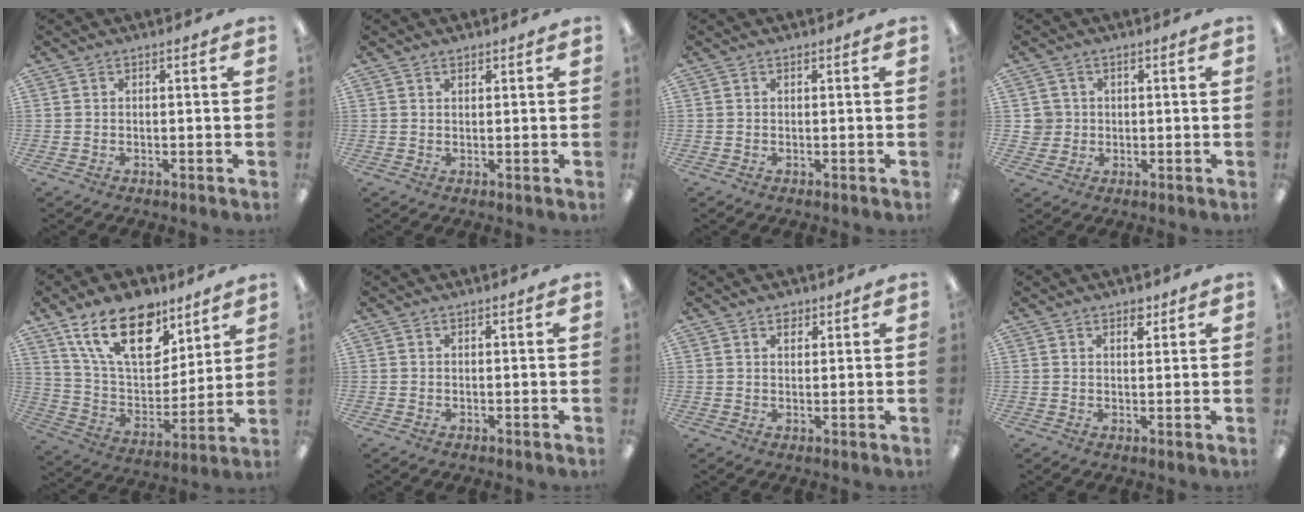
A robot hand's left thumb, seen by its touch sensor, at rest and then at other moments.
{"total": 1.0, "force": [0.9, 0.4, 0.3], "torque": [-0.007, 0.000, 0.017]}
{"total": 0.0}
{"total": 3.7, "force": [0.6, 3.6, 0.2], "torque": [-0.007, 0.004, 0.010]}
{"total": 20.7, "force": [12.9, 10.6, 12.2], "torque": [-0.220, -0.052, 0.231]}
{"total": 0.0}
{"total": 2.1, "force": [1.5, 1.3, 0.8], "torque": [0.000, -0.006, 0.025]}
{"total": 2.8, "force": [2.0, 1.4, 1.3], "torque": [-0.005, -0.009, 0.031]}